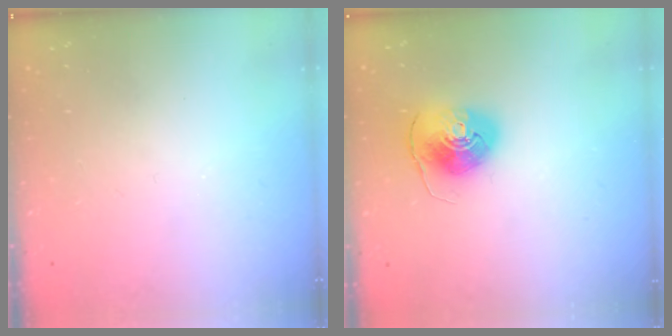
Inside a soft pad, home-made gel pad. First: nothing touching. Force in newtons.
{"total": 8.3, "press": 8.3, "slide": 0.5}